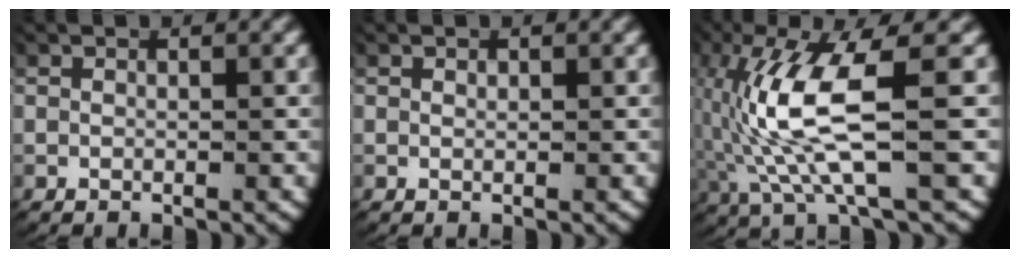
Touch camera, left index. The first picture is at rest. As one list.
[{"total": 0.0}, {"total": 8.0, "force": [-0.5, 2.4, 7.6], "torque": [-0.164, -0.009, 0.005]}]